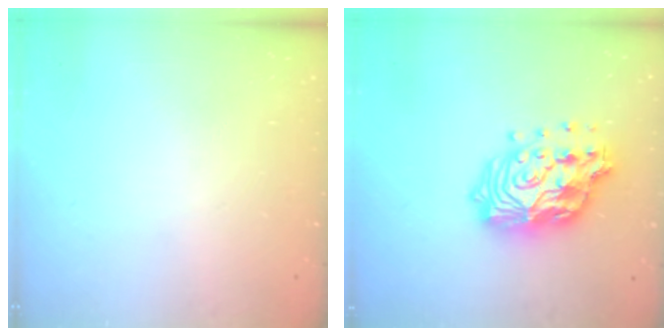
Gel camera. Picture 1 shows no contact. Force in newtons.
{"total": 18.7, "press": 18.6, "slide": 1.5}